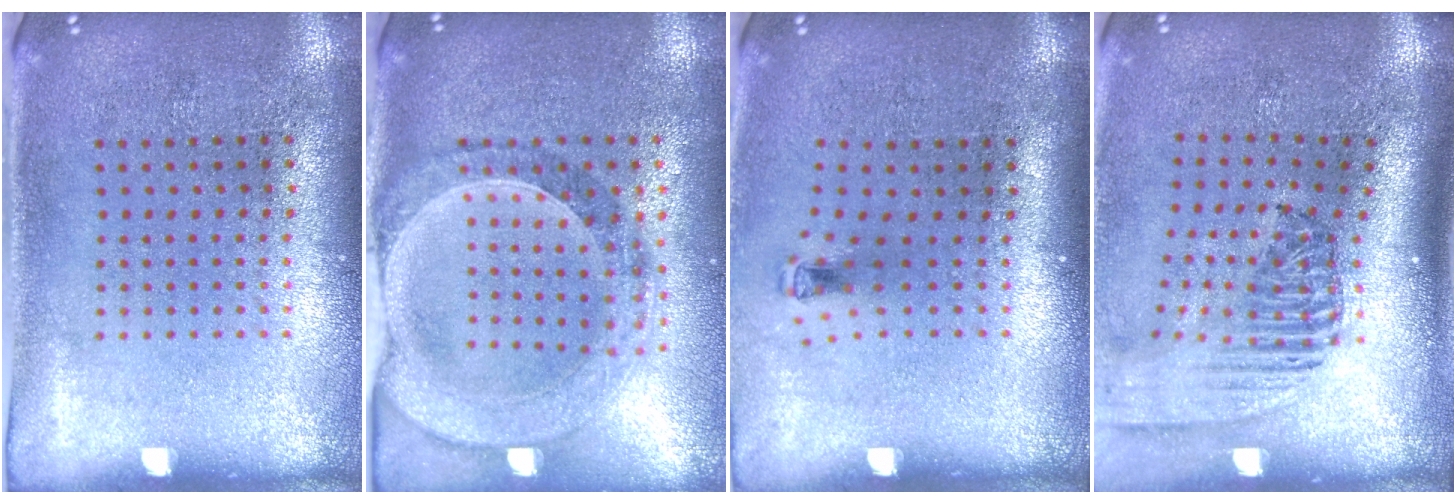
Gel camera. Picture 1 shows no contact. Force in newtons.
{"total": 1.5, "press": 1.4, "slide": 0.4}
{"total": 0.6, "press": 0.3, "slide": 0.5}
{"total": 2.4, "press": 1.7, "slide": 1.7}